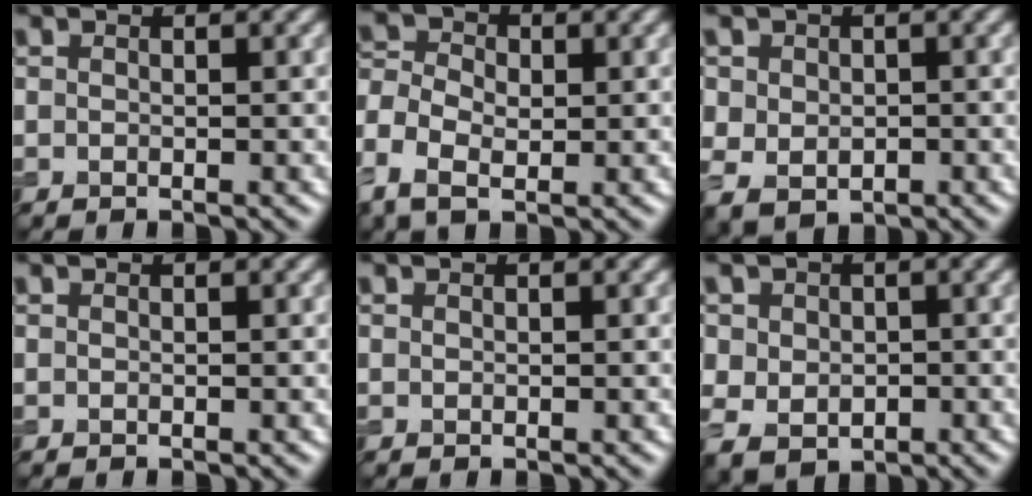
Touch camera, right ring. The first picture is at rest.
{"total": 5.3, "force": [-1.3, 3.8, 3.4], "torque": [-0.089, -0.001, -0.027]}
{"total": 4.1, "force": [0.7, 3.7, 1.6], "torque": [-0.032, 0.003, 0.007]}
{"total": 0.0}
{"total": 0.0}
{"total": 4.9, "force": [0.6, 4.5, 1.9], "torque": [-0.042, 0.007, -0.005]}